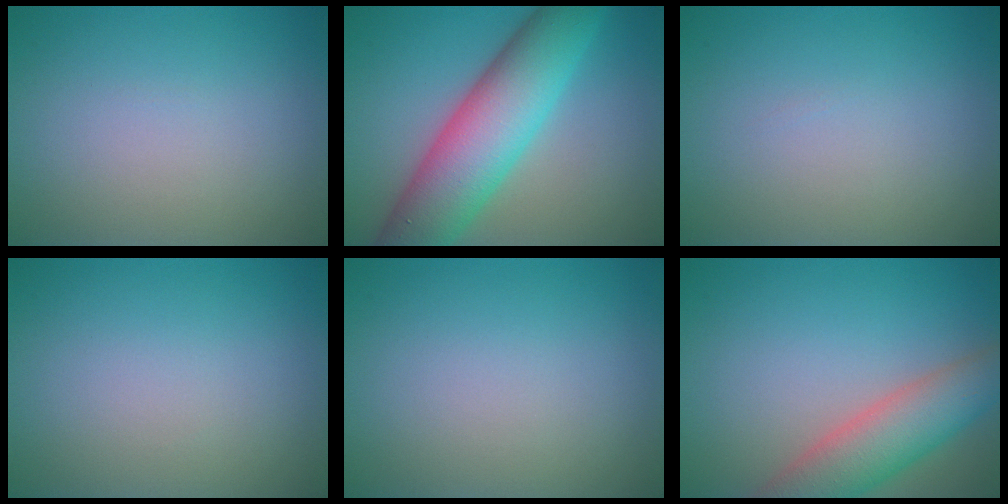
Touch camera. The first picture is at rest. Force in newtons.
{"total": 10.1, "press": 10.1, "slide": 0.3}
{"total": 0.0}
{"total": 0.0}
{"total": 0.0}
{"total": 5.5, "press": 5.5, "slide": 0.6}